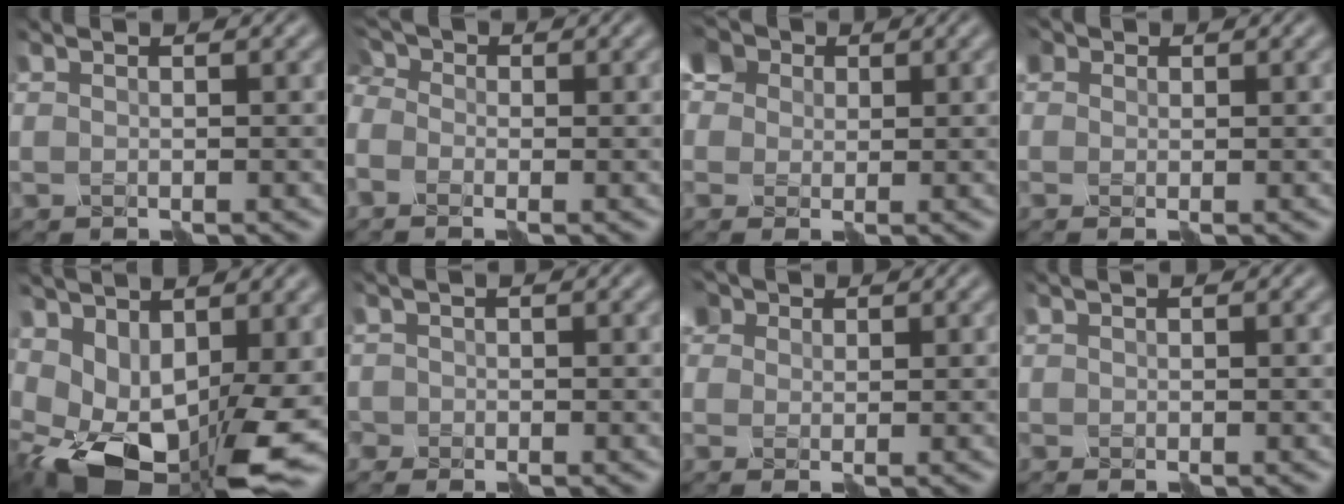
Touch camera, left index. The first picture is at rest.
{"total": 4.0, "force": [-0.9, 2.7, 2.8], "torque": [-0.076, 0.013, -0.022]}
{"total": 11.2, "force": [5.2, 7.8, 6.1], "torque": [-0.130, 0.036, 0.076]}
{"total": 3.3, "force": [1.3, 2.3, 2.0], "torque": [-0.050, 0.007, 0.013]}
{"total": 12.1, "force": [-2.4, 6.8, 9.7], "torque": [-0.182, -0.027, -0.026]}
{"total": 1.5, "force": [-1.2, 1.0, 0.0], "torque": [0.001, -0.001, -0.022]}
{"total": 4.9, "force": [2.4, 3.2, 2.8], "torque": [-0.078, 0.009, 0.034]}
{"total": 0.7, "force": [-0.6, 0.2, 0.3], "torque": [-0.006, 0.001, -0.009]}